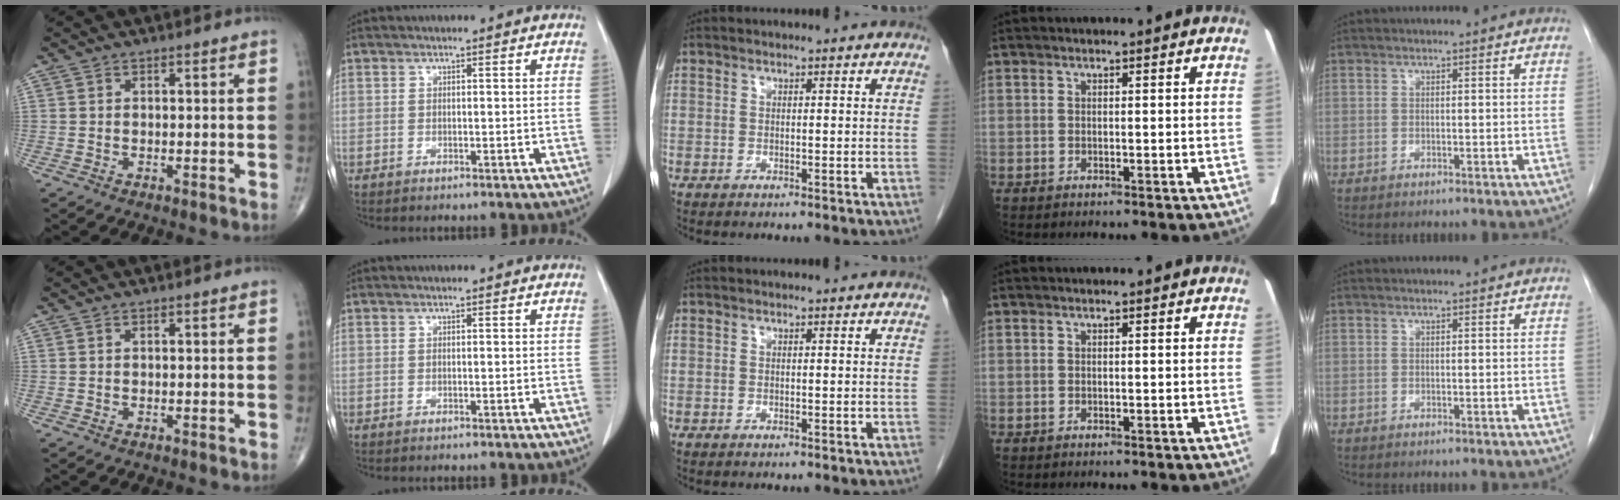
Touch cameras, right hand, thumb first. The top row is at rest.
{}